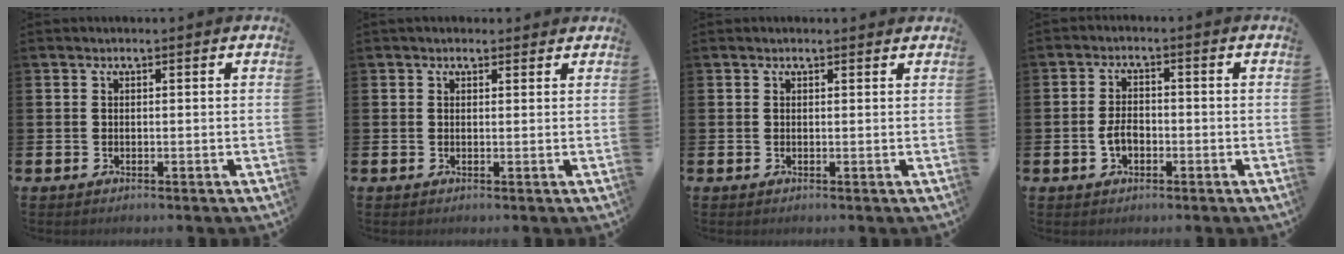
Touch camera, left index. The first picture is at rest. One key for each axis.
{"total": 1.1, "fx": 0.9, "fy": 0.6, "fz": 0.2, "tx": 0.007, "ty": 0.004, "tz": 0.013}
{"total": 0.5, "fx": 0.5, "fy": 0.2, "fz": 0.1, "tx": 0.009, "ty": -0.002, "tz": 0.006}
{"total": 2.9, "fx": -0.9, "fy": 1.8, "fz": 2.1, "tx": -0.034, "ty": 0.001, "tz": -0.018}